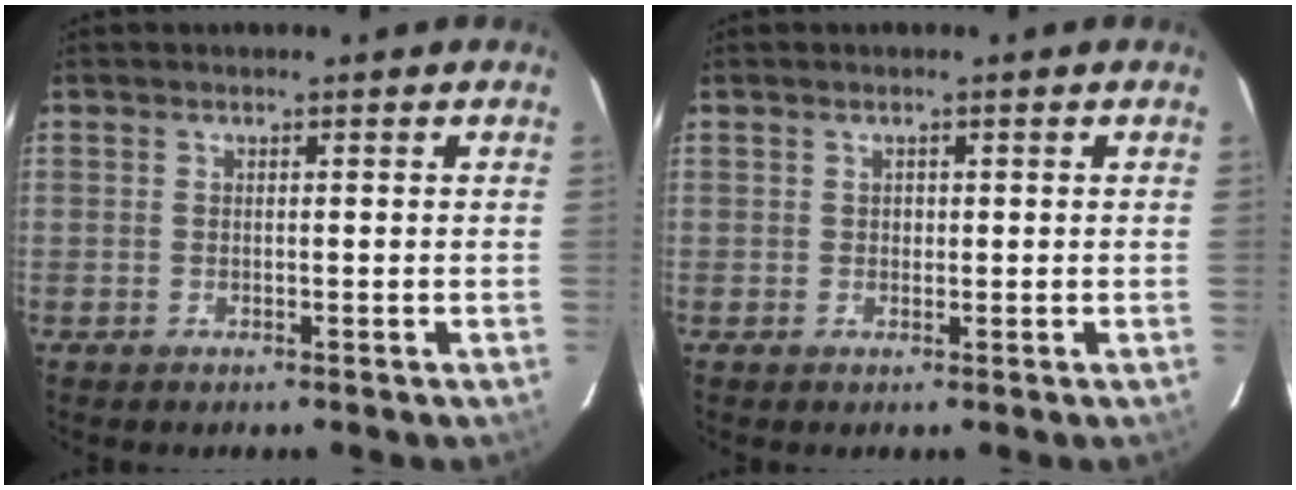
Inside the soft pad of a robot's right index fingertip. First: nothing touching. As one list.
[{"total": 0.8, "force": [0.2, 0.8, 0.1], "torque": [0.002, 0.003, 0.003]}]